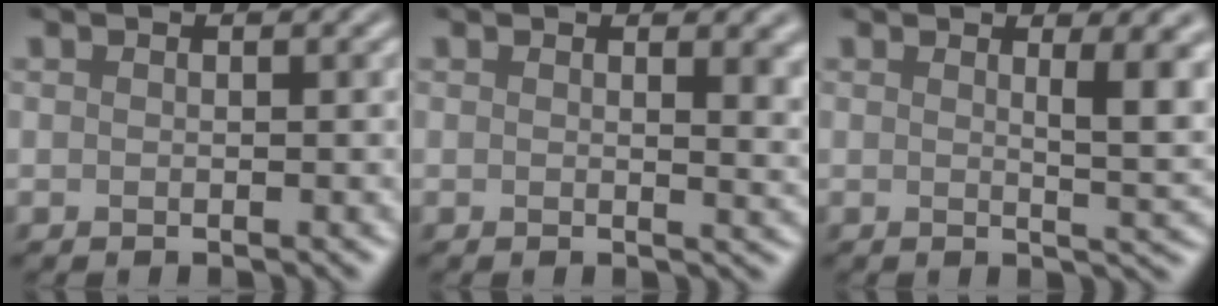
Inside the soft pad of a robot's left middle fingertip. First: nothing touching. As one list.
[{"total": 3.4, "force": [1.3, 1.5, 2.8], "torque": [-0.021, -0.001, 0.018]}, {"total": 4.0, "force": [1.4, 1.0, 3.7], "torque": [-0.047, -0.007, 0.023]}]